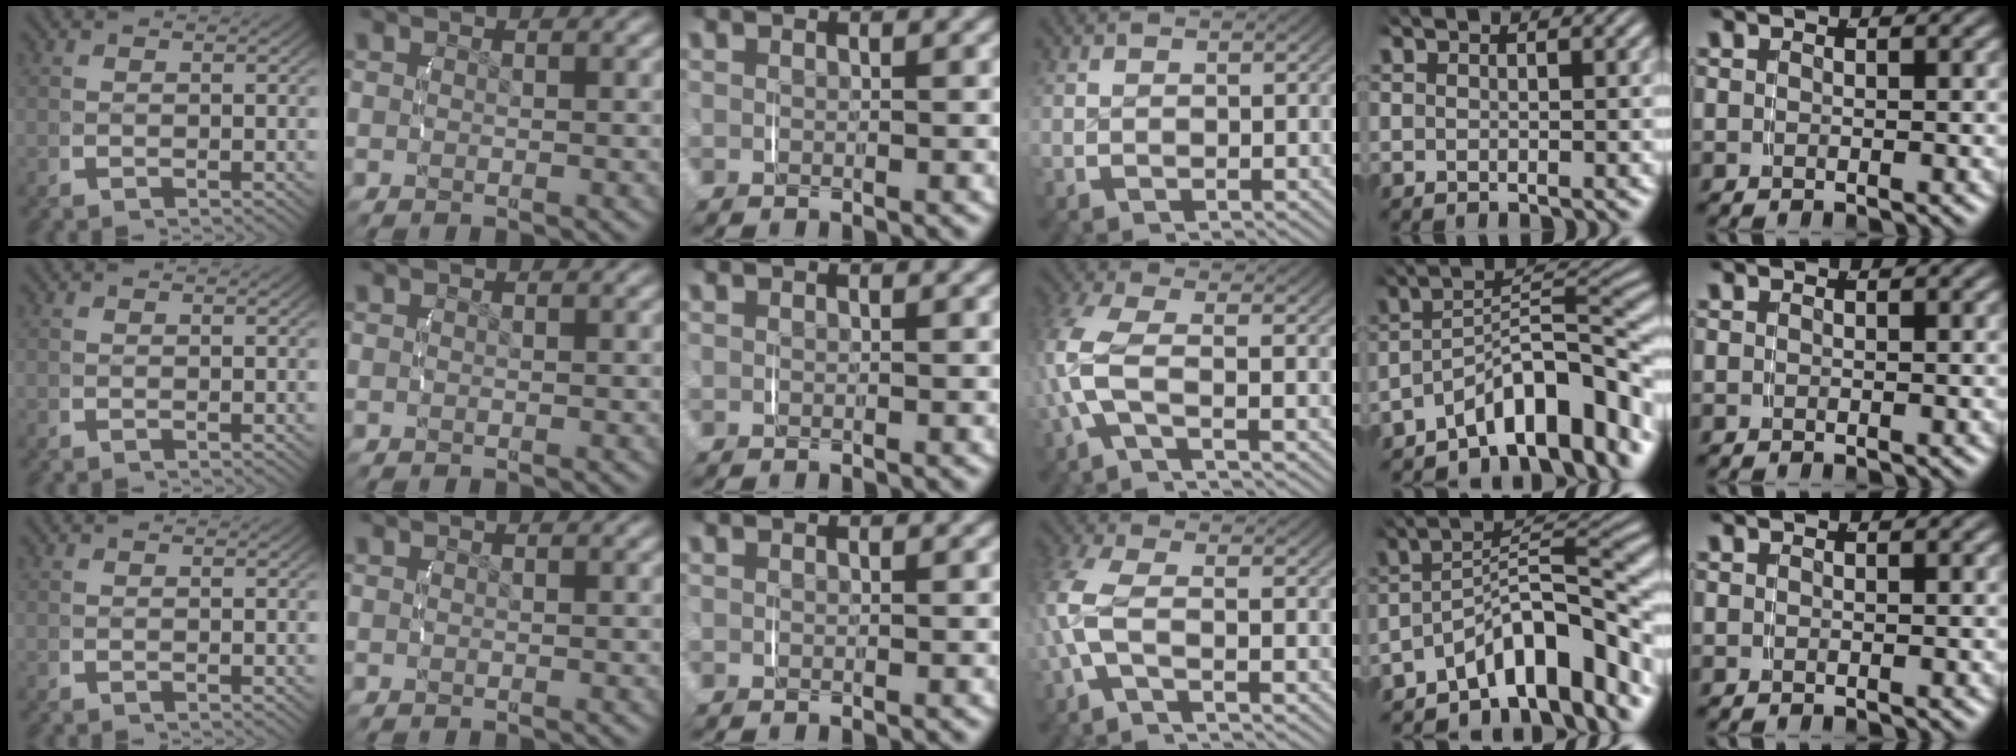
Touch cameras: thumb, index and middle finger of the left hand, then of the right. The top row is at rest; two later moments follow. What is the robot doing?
{"motion": "lift_and_place", "object": "toothpaste"}